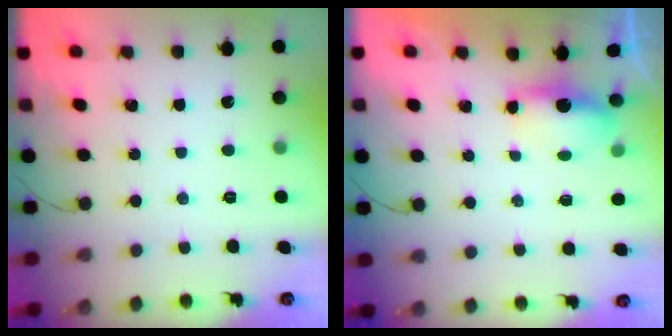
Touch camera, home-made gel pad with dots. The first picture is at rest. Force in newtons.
{"total": 7.2, "press": 5.3, "slide": 4.8}